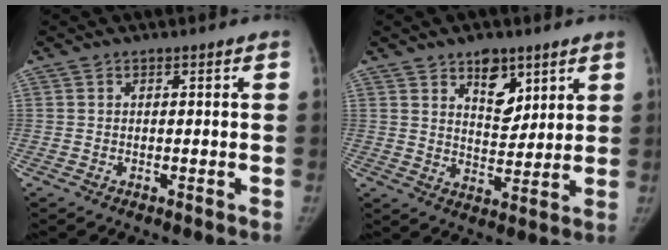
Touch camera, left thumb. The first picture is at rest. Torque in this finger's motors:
{"motor_torque": [0.67, -0.25, 0.88, -0.71, 0.16]}